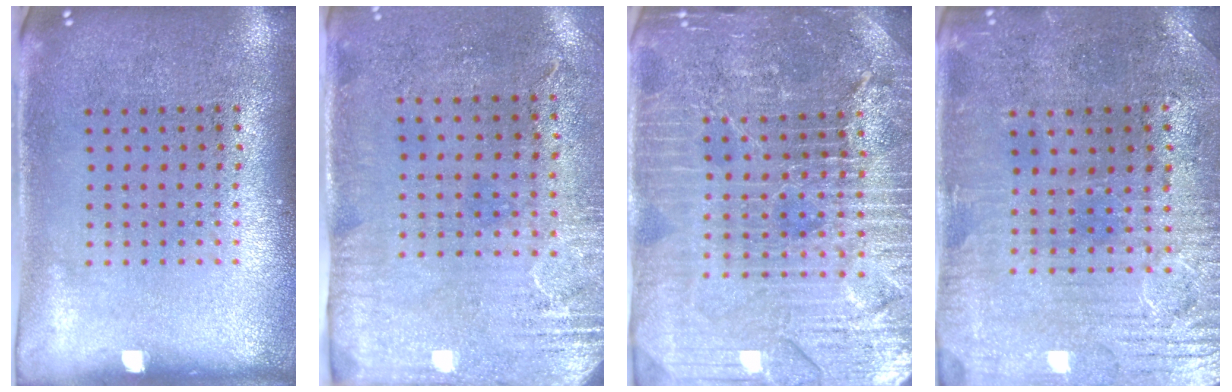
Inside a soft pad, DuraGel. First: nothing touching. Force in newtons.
{"total": 3.0, "press": 2.5, "slide": 1.8}
{"total": 5.0, "press": 4.7, "slide": 2.0}
{"total": 1.3, "press": 1.2, "slide": 0.6}